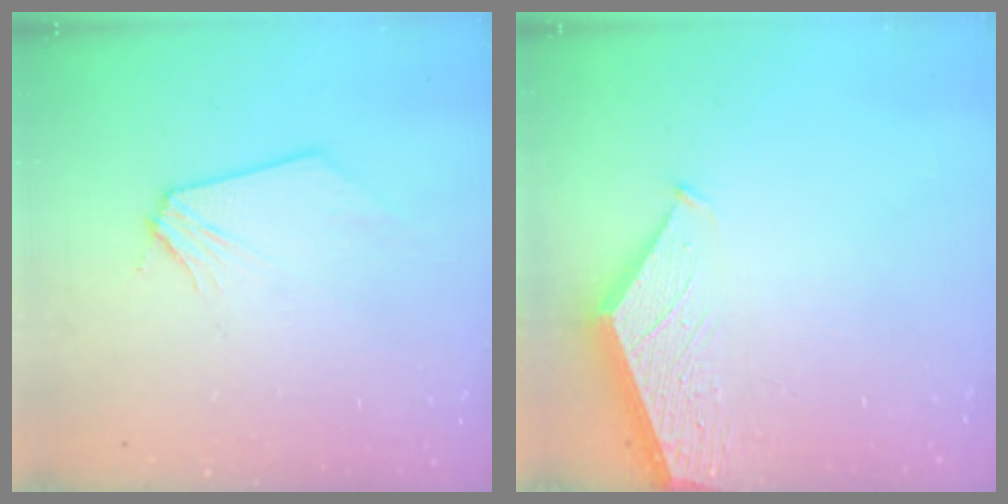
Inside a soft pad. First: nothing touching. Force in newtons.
{"total": 1.9, "press": 1.9, "slide": 0.2}